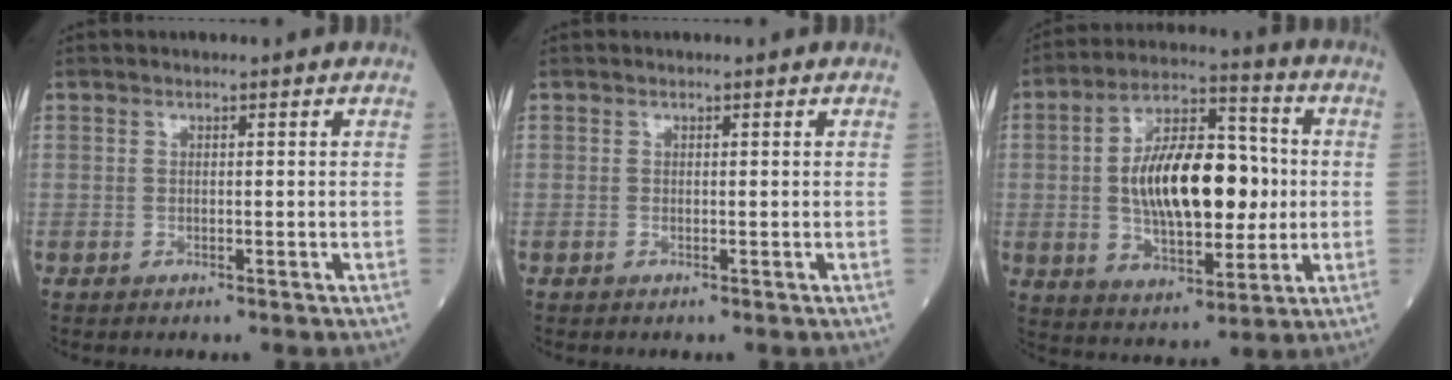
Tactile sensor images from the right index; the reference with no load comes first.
{"total": 0.0}
{"total": 16.5, "force": [0.5, 7.2, 14.9], "torque": [-0.267, 0.021, 0.013]}